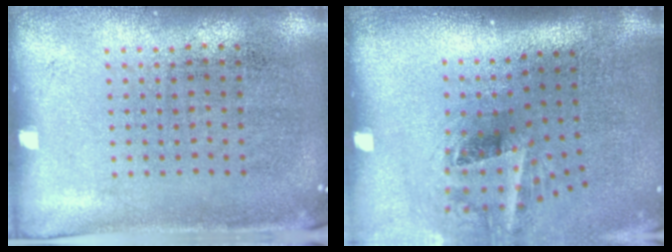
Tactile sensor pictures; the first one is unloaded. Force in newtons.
{"total": 2.0, "press": 1.3, "slide": 1.5}